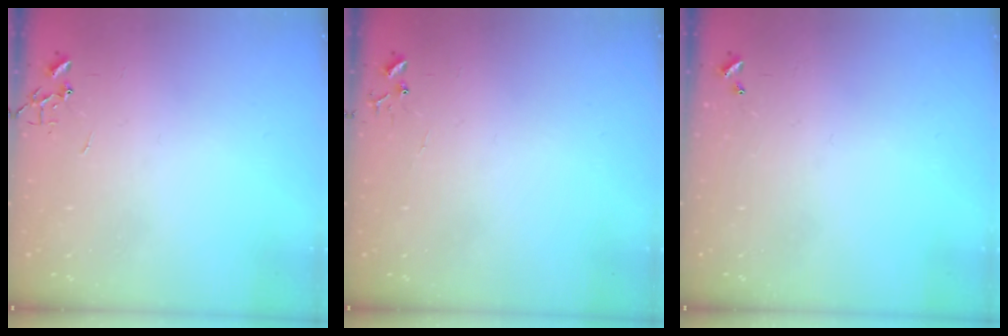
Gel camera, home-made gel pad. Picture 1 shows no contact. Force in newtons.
{"total": 5.6, "press": 5.6, "slide": 0.4}
{"total": 0.0}